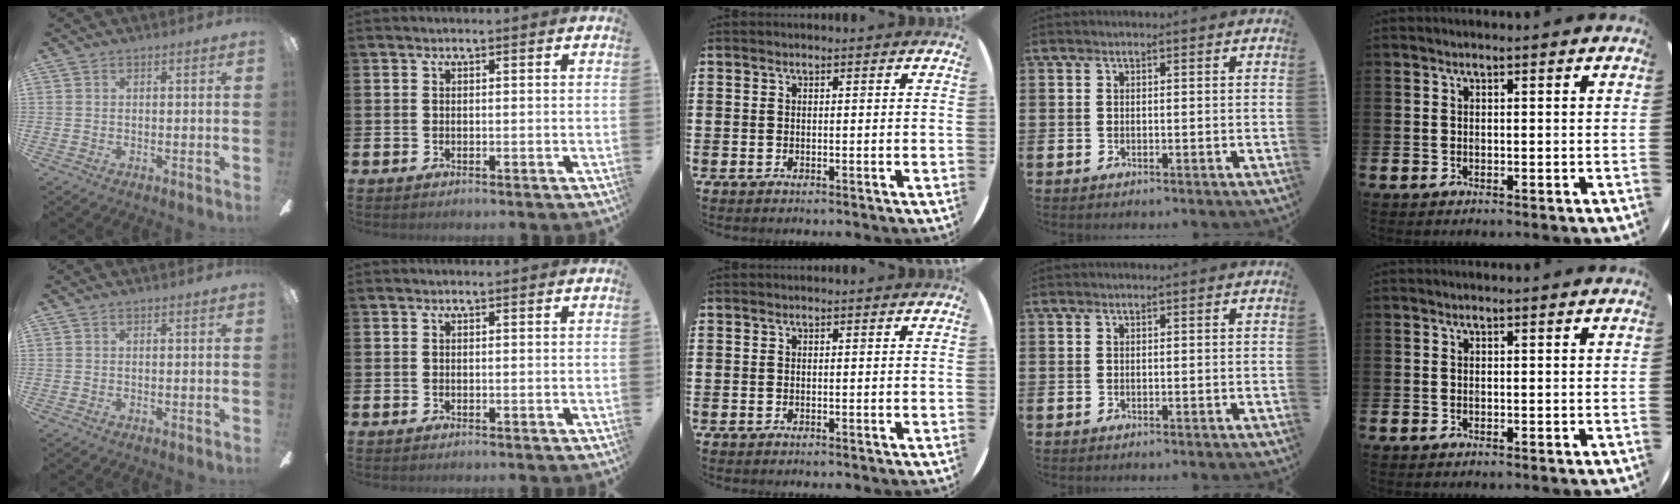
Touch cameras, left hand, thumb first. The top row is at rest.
{}